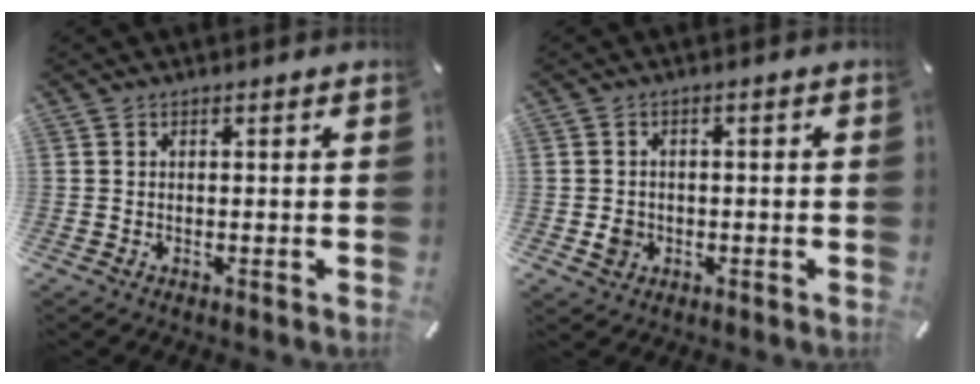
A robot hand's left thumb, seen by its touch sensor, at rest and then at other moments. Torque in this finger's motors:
{"motor_torque": [0.52, 0.71, 0.24, 0.06, 0.00]}